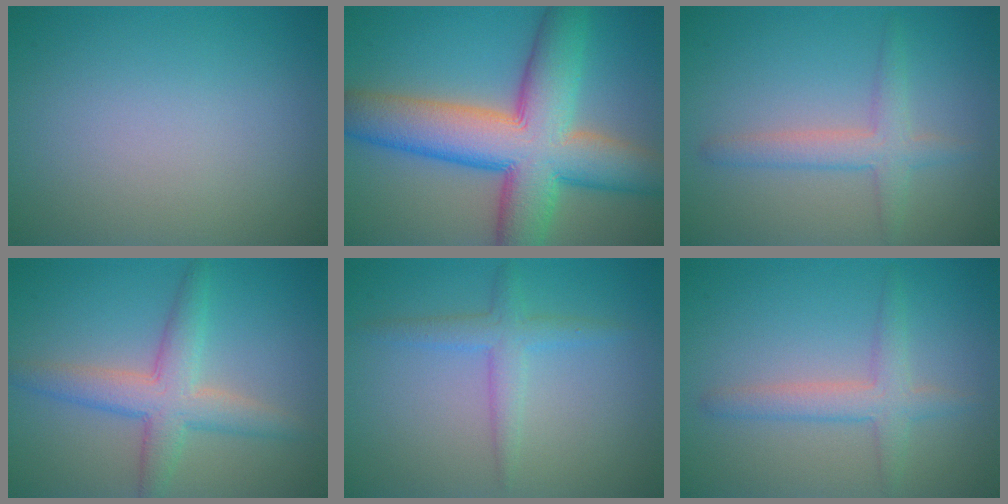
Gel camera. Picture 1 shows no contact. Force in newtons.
{"total": 12.7, "press": 12.6, "slide": 0.5}
{"total": 2.9, "press": 2.9, "slide": 0.2}
{"total": 4.5, "press": 4.5, "slide": 0.1}
{"total": 2.5, "press": 2.5, "slide": 0.1}
{"total": 2.9, "press": 2.9, "slide": 0.2}